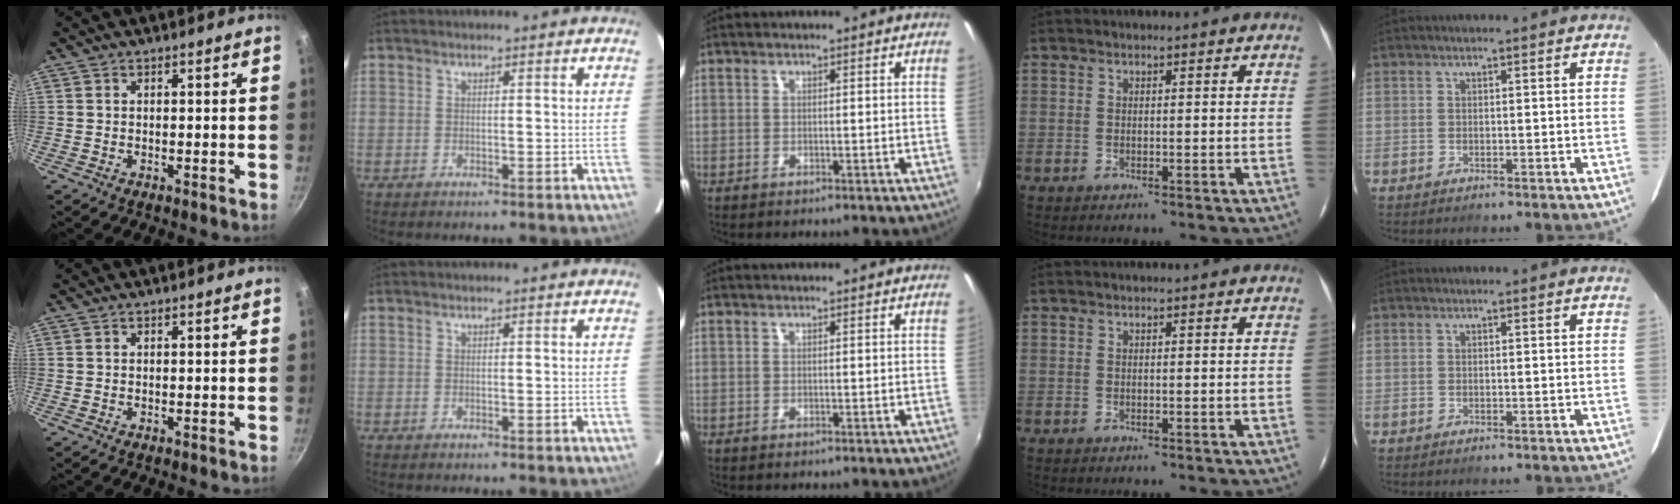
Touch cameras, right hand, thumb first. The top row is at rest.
{}